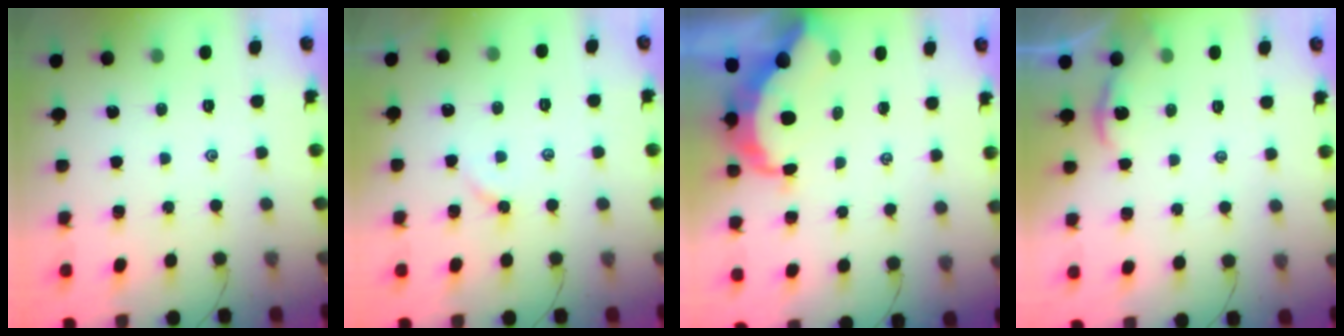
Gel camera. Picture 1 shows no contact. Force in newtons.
{"total": 3.0, "press": 3.0, "slide": 0.5}
{"total": 8.5, "press": 8.4, "slide": 0.6}
{"total": 1.5, "press": 1.5, "slide": 0.2}